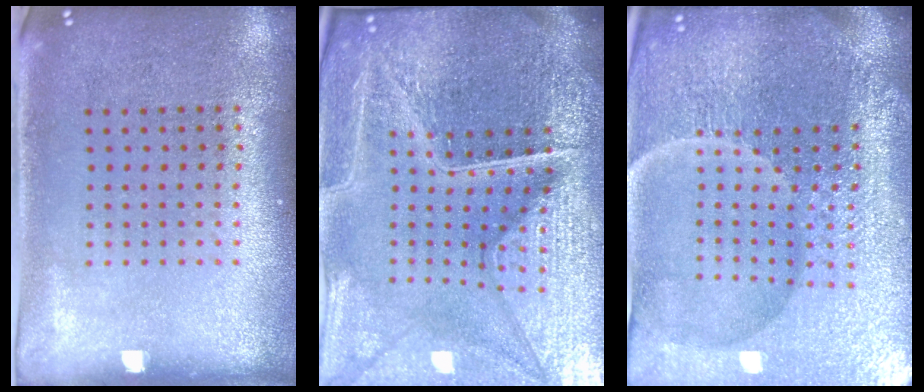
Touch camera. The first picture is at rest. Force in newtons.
{"total": 7.1, "press": 6.2, "slide": 3.4}
{"total": 6.7, "press": 6.0, "slide": 3.1}